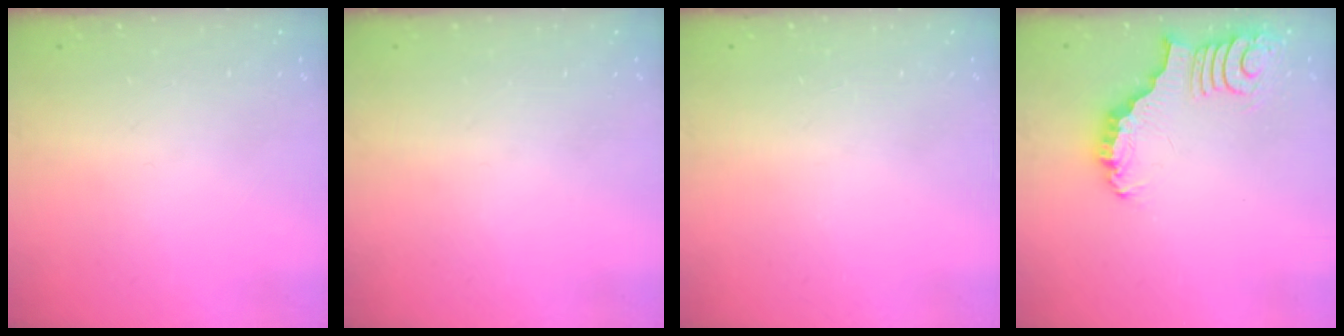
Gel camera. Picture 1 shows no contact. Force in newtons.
{"total": 0.0}
{"total": 0.0}
{"total": 3.5, "press": 3.4, "slide": 0.5}